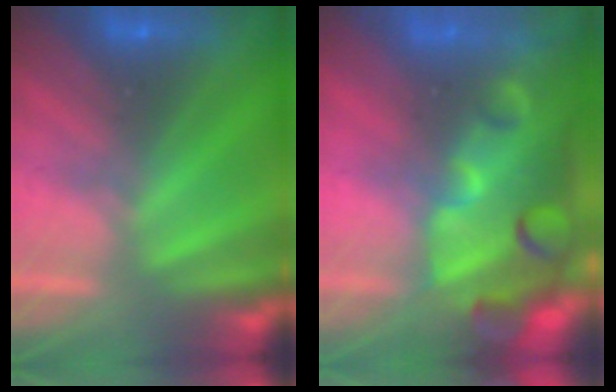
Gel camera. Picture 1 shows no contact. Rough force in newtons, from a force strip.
{"total": 5.7}